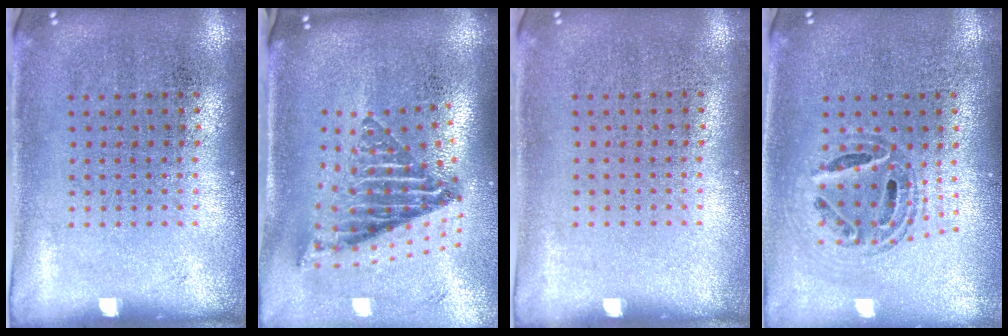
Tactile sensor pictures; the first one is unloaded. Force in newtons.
{"total": 2.6, "press": 1.6, "slide": 2.1}
{"total": 0.0}
{"total": 0.9, "press": 0.9, "slide": 0.1}